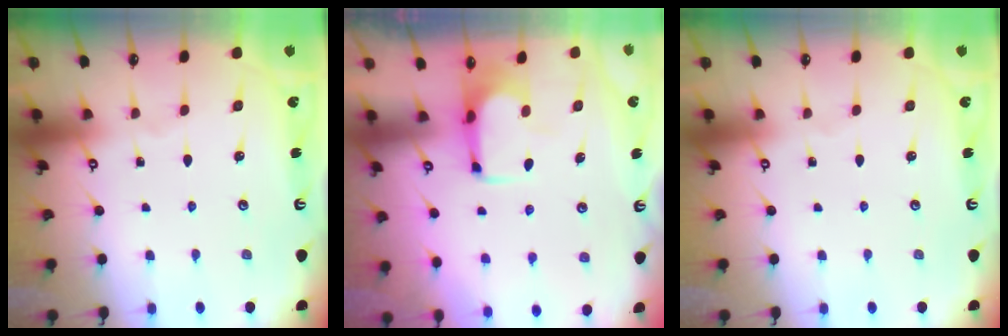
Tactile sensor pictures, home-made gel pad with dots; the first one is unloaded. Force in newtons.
{"total": 0.9, "press": 0.3, "slide": 0.8}
{"total": 0.0}